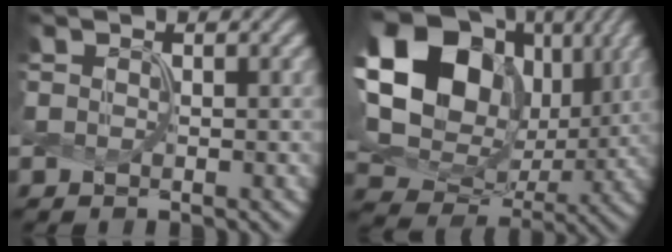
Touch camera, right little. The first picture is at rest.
{"total": 21.2, "force": [6.3, 16.6, 11.5], "torque": [-0.266, 0.037, 0.118]}